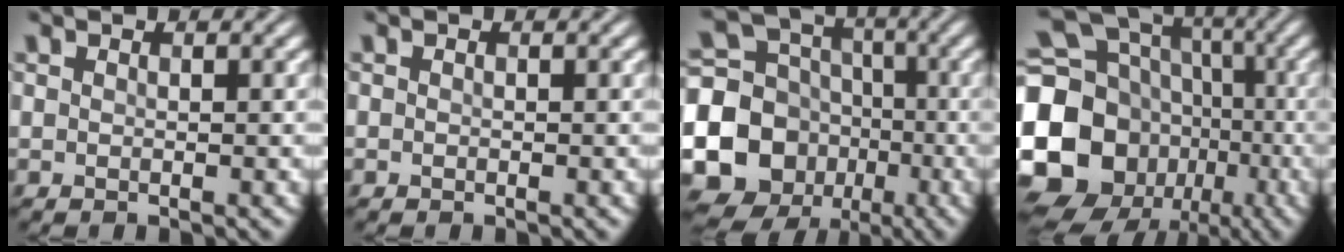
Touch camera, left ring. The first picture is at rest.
{"total": 0.0}
{"total": 15.1, "force": [-3.9, 13.6, 5.2], "torque": [-0.129, -0.026, -0.083]}
{"total": 21.8, "force": [-4.2, 18.9, 10.1], "torque": [-0.227, 0.003, -0.106]}